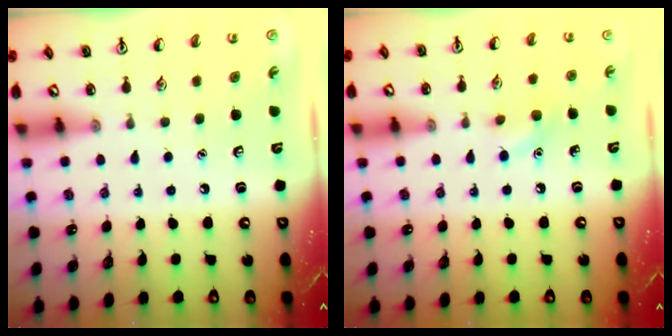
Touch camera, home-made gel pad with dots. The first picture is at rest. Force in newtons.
{"total": 6.8, "press": 6.6, "slide": 1.5}